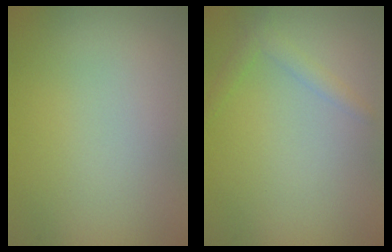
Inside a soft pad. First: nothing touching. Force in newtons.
{"total": 1.4, "press": 1.4, "slide": 0.1}